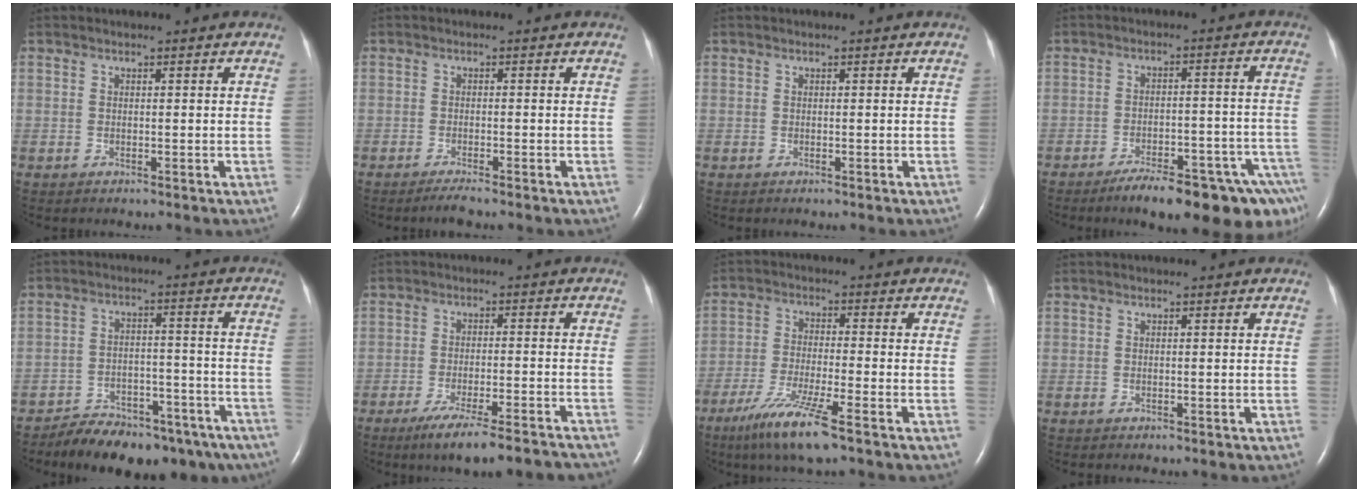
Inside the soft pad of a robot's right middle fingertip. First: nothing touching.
{"total": 2.0, "force": [-1.7, -0.2, 1.0], "torque": [-0.030, -0.006, -0.032]}
{"total": 0.0}
{"total": 16.5, "force": [-12.5, 3.1, 10.4], "torque": [-0.075, 0.023, -0.164]}
{"total": 17.3, "force": [-14.2, 7.1, 6.9], "torque": [-0.082, 0.025, -0.187]}
{"total": 14.6, "force": [-12.3, 1.2, 7.8], "torque": [-0.096, -0.021, -0.175]}
{"total": 9.4, "force": [-6.1, 0.3, 7.1], "torque": [-0.148, -0.028, -0.115]}
{"total": 0.0}